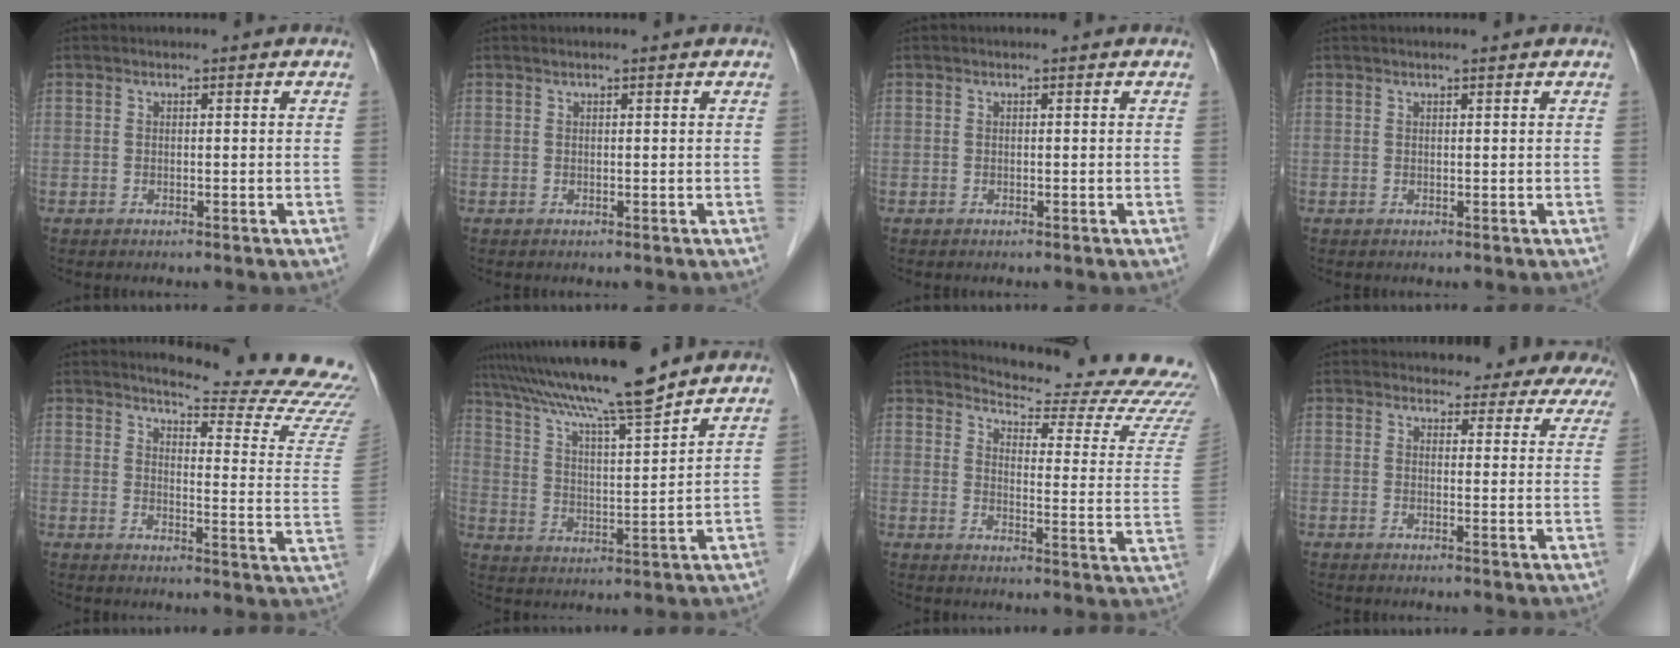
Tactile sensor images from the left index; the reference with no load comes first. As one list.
[{"total": 0.8, "force": [0.7, -0.1, 0.4], "torque": [-0.011, 0.012, 0.015]}, {"total": 0.0}, {"total": 1.6, "force": [1.3, -0.1, 0.9], "torque": [-0.010, 0.017, 0.021]}, {"total": 19.4, "force": [18.5, -0.1, 5.6], "torque": [-0.076, -0.138, 0.204]}, {"total": 15.7, "force": [13.4, -0.5, 8.1], "torque": [-0.144, 0.007, 0.223]}, {"total": 20.9, "force": [20.3, 1.2, 5.1], "torque": [-0.072, -0.131, 0.226]}, {"total": 17.2, "force": [16.2, 4.6, 3.5], "torque": [-0.012, -0.041, 0.160]}]